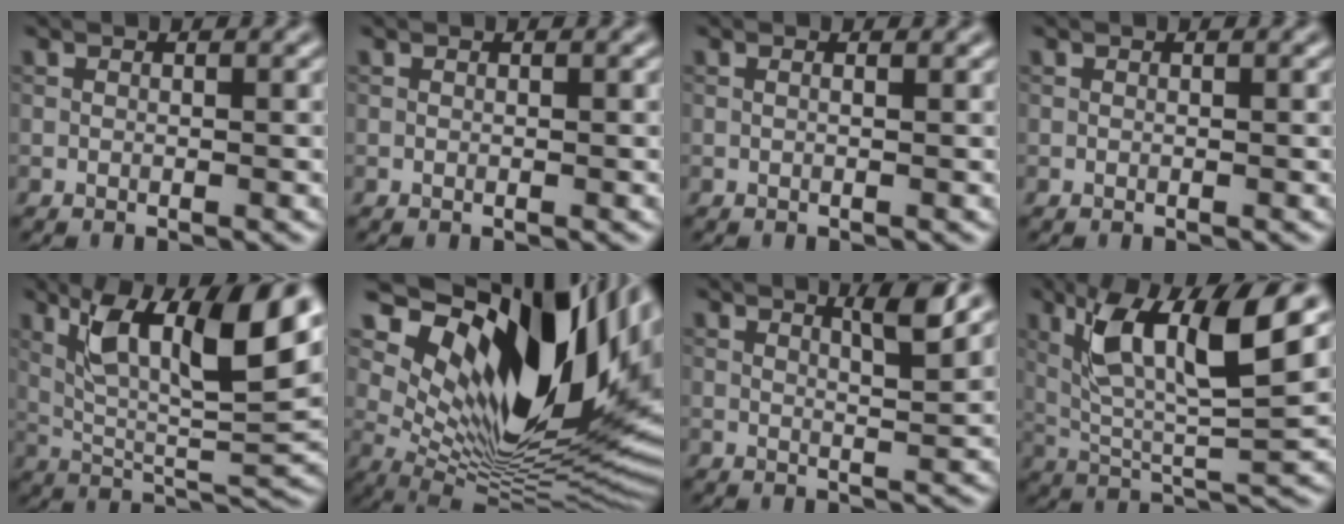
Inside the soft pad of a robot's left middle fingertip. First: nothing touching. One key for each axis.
{"total": 0.0}
{"total": 1.0, "fx": 0.5, "fy": 0.4, "fz": 0.8, "tx": -0.007, "ty": -0.005, "tz": -0.007}
{"total": 0.0}
{"total": 11.5, "fx": 5.1, "fy": 3.2, "fz": 9.8, "tx": -0.169, "ty": -0.002, "tz": 0.091}
{"total": 18.8, "fx": 6.4, "fy": 9.2, "fz": 15.1, "tx": -0.241, "ty": 0.003, "tz": 0.119}
{"total": 3.0, "fx": 1.8, "fy": 0.4, "fz": 2.4, "tx": -0.027, "ty": 0.001, "tz": 0.027}
{"total": 9.5, "fx": 3.9, "fy": 2.4, "fz": 8.4, "tx": -0.156, "ty": -0.005, "tz": 0.073}